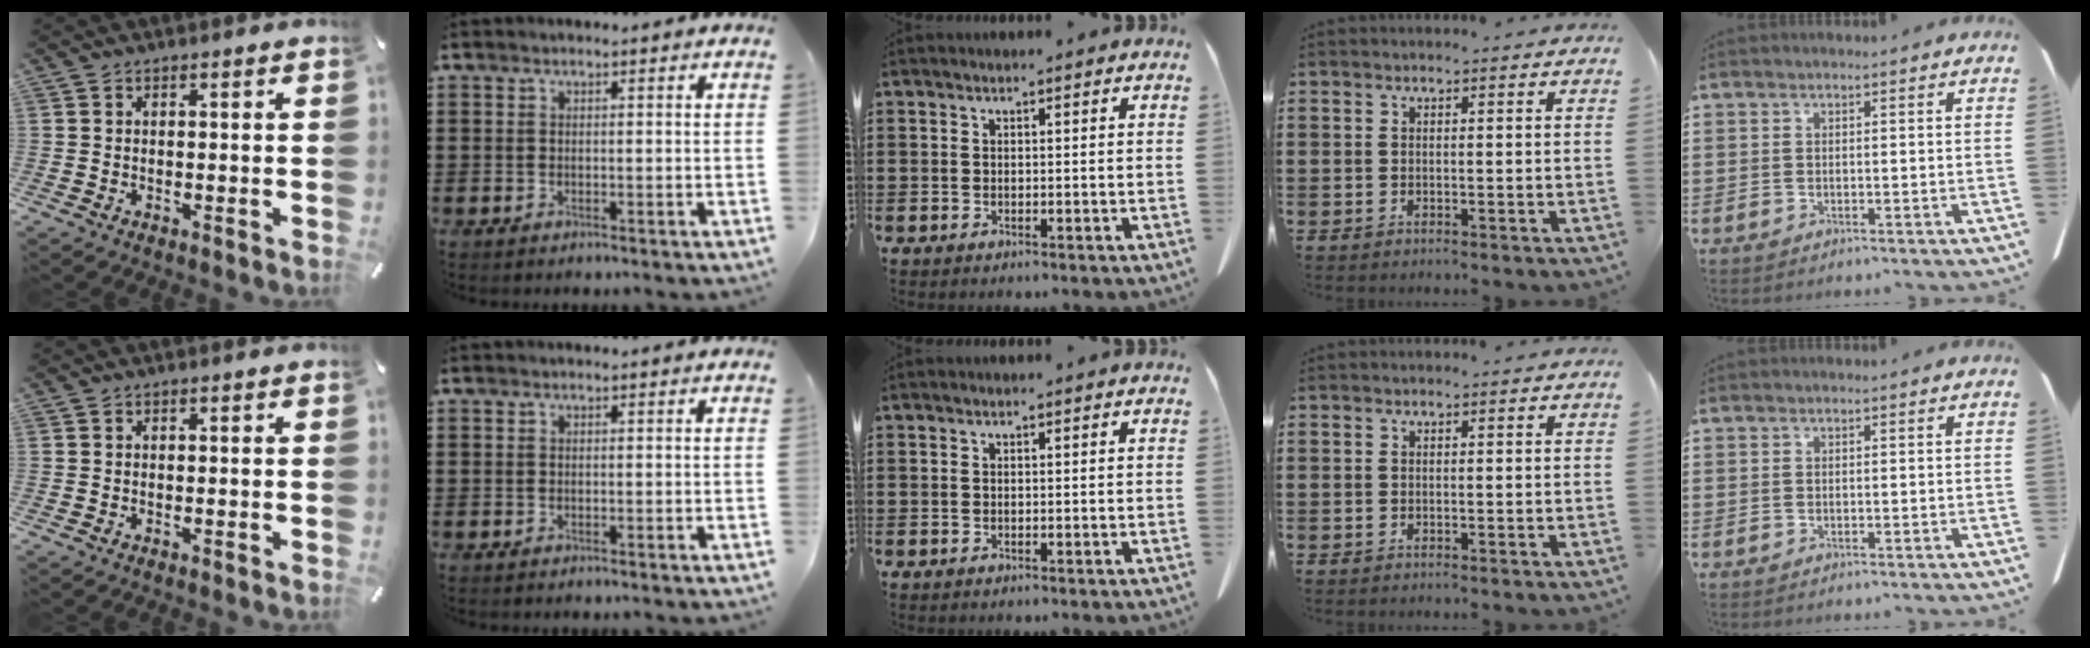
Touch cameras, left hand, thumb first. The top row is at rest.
{}